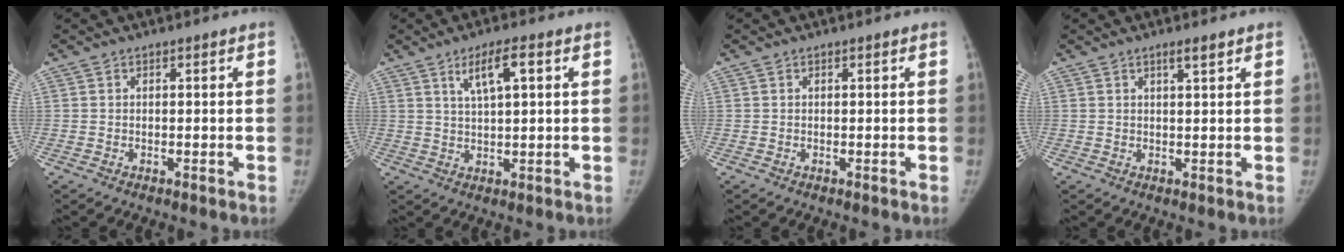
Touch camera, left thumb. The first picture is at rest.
{"total": 5.8, "force": [2.5, 1.4, 5.1], "torque": [-0.090, -0.001, 0.046]}
{"total": 0.0}
{"total": 1.9, "force": [1.3, 0.2, 1.4], "torque": [-0.022, -0.007, 0.023]}